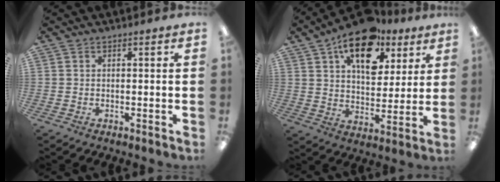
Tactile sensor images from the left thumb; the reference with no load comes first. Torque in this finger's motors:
{"motor_torque": [0.39, 0.67, 1.32, -1.42, 0.14]}